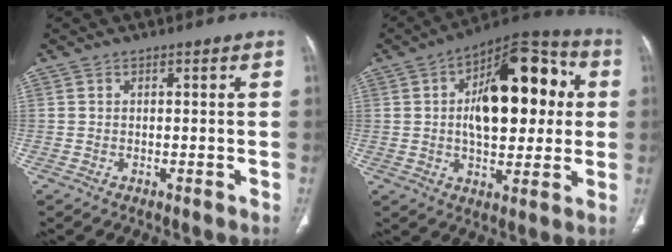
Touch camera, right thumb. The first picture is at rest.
{"total": 21.6, "force": [3.1, 11.2, 18.2], "torque": [-0.228, 0.024, 0.043]}